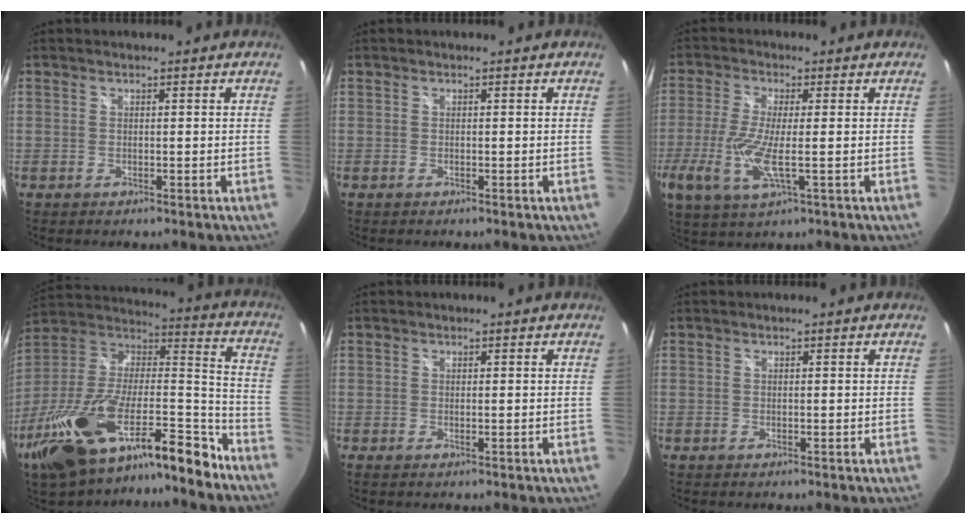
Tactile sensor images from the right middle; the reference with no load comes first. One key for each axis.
{"total": 0.0}
{"total": 9.9, "fx": -2.2, "fy": 2.5, "fz": 9.3, "tx": -0.204, "ty": -0.015, "tz": -0.044}
{"total": 29.3, "fx": -19.9, "fy": 9.1, "fz": 19.4, "tx": -0.340, "ty": -0.025, "tz": -0.331}
{"total": 0.0}
{"total": 0.0}